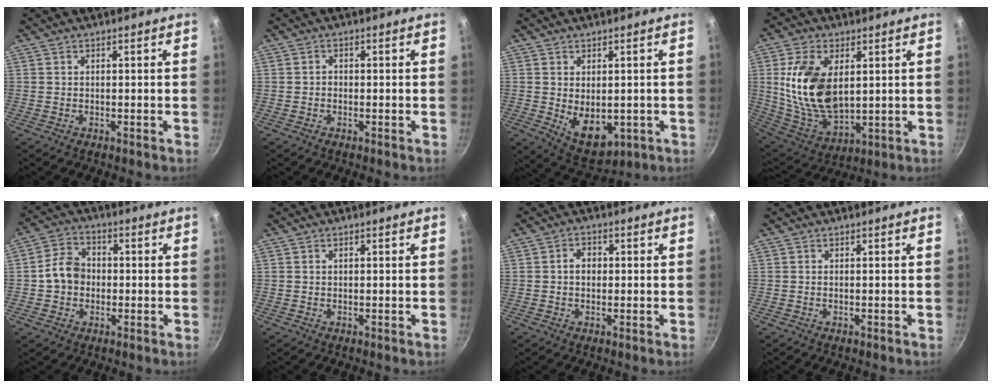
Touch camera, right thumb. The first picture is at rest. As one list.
[{"total": 1.0, "force": [-0.3, 0.9, 0.4], "torque": [-0.005, 0.003, -0.008]}, {"total": 8.6, "force": [-0.9, 5.5, 6.5], "torque": [-0.082, -0.017, 0.010]}, {"total": 17.2, "force": [3.1, 10.1, 13.5], "torque": [-0.243, -0.025, 0.073]}, {"total": 5.1, "force": [0.2, 3.5, 3.7], "torque": [-0.063, 0.009, 0.001]}, {"total": 0.0}, {"total": 3.2, "force": [0.1, 2.5, 2.0], "torque": [-0.015, 0.011, -0.001]}, {"total": 0.0}]